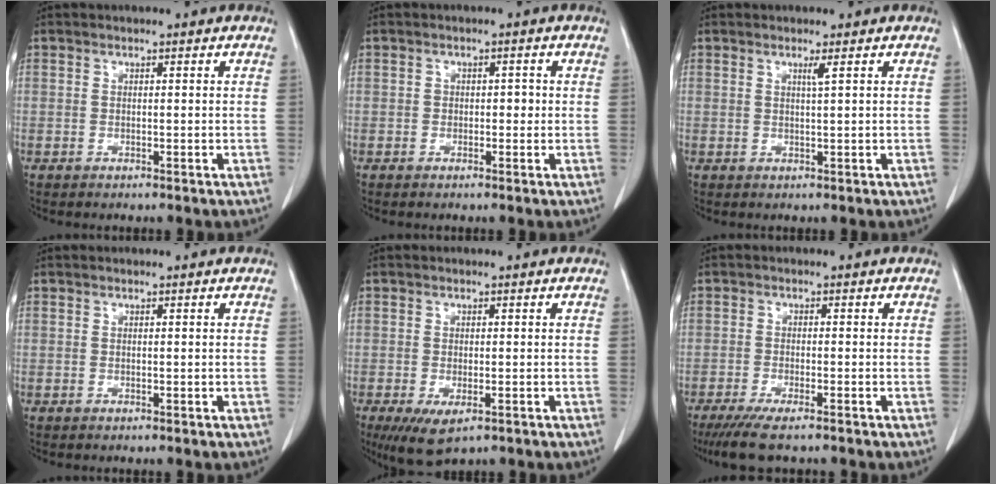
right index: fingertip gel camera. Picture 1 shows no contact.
{"total": 1.4, "force": [-0.2, 1.0, 1.0], "torque": [-0.007, 0.004, -0.005]}
{"total": 1.1, "force": [0.5, -0.4, 0.9], "torque": [-0.025, -0.006, 0.013]}
{"total": 0.0}
{"total": 5.7, "force": [-3.1, 2.2, 4.3], "torque": [-0.071, -0.016, -0.044]}
{"total": 6.2, "force": [-4.8, 0.6, 3.9], "torque": [-0.063, -0.014, -0.078]}